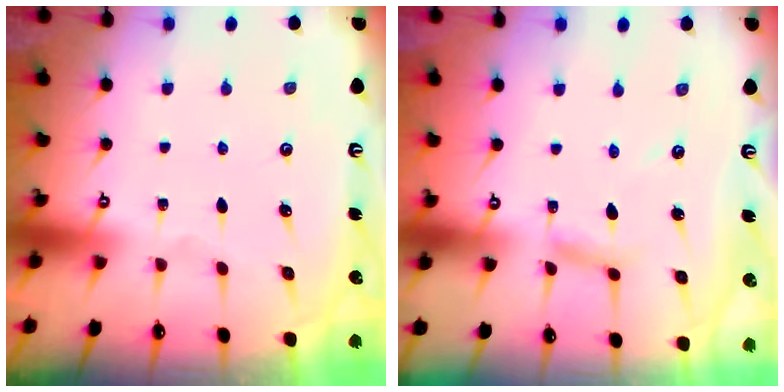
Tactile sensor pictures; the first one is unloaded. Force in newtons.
{"total": 4.1, "press": 4.1, "slide": 0.4}